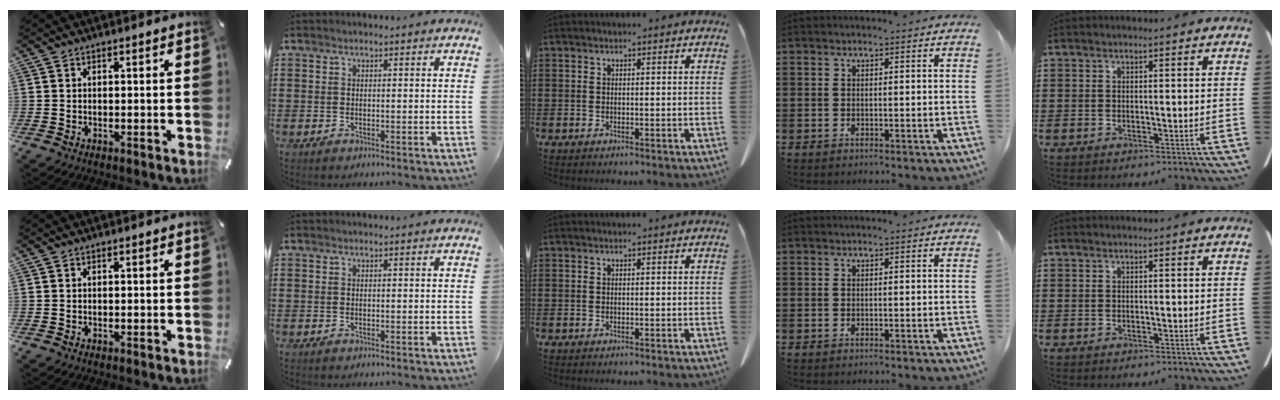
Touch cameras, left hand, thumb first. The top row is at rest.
{}